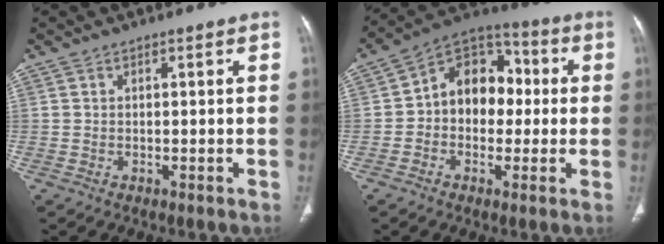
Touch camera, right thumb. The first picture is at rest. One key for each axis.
{"total": 13.2, "fx": 0.4, "fy": 9.8, "fz": 8.9, "tx": -0.091, "ty": 0.039, "tz": -0.007}